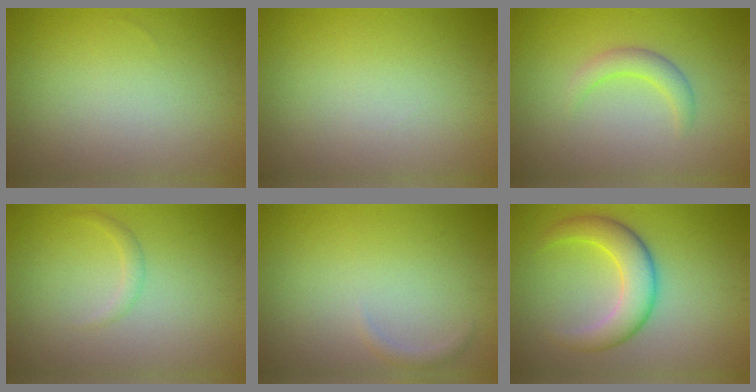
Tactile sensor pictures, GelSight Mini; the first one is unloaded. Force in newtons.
{"total": 0.0}
{"total": 2.1, "press": 2.1, "slide": 0.2}
{"total": 1.0, "press": 1.0, "slide": 0.1}
{"total": 0.8, "press": 0.8, "slide": 0.0}
{"total": 5.1, "press": 5.1, "slide": 0.1}